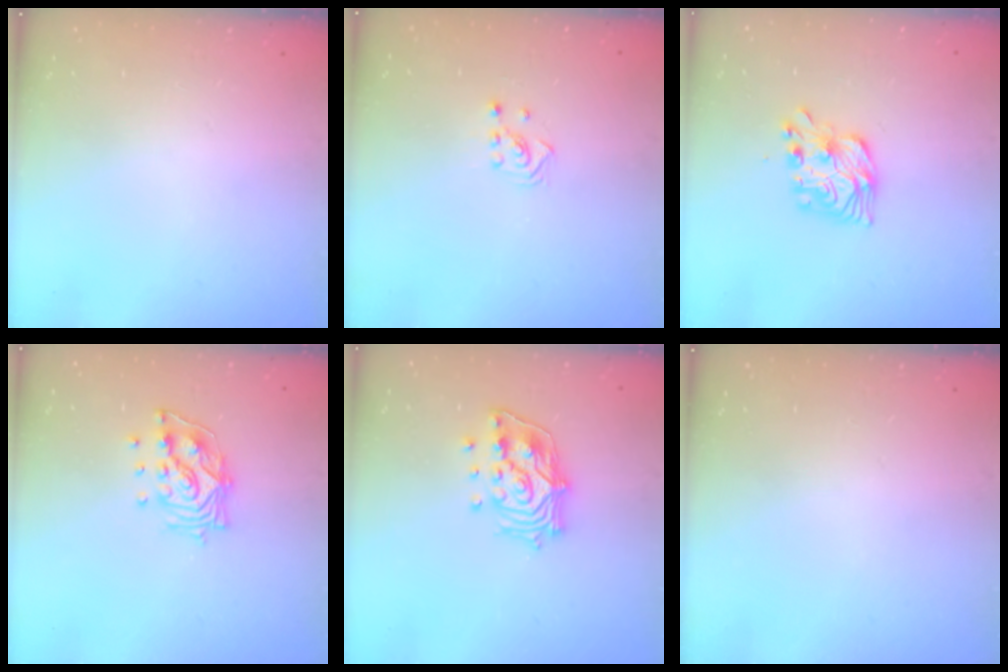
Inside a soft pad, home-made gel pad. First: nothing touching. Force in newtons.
{"total": 2.5, "press": 2.4, "slide": 0.8}
{"total": 11.5, "press": 11.5, "slide": 0.4}
{"total": 11.7, "press": 11.6, "slide": 1.4}
{"total": 14.9, "press": 14.8, "slide": 2.2}
{"total": 0.0}